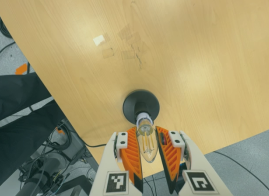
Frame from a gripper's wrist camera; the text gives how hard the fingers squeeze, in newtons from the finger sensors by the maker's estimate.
{"total": 12.4, "left": 12.2, "right": 12.7}